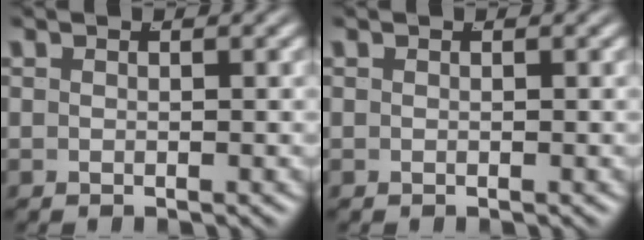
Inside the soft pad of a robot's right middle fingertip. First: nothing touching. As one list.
[{"total": 0.0}]